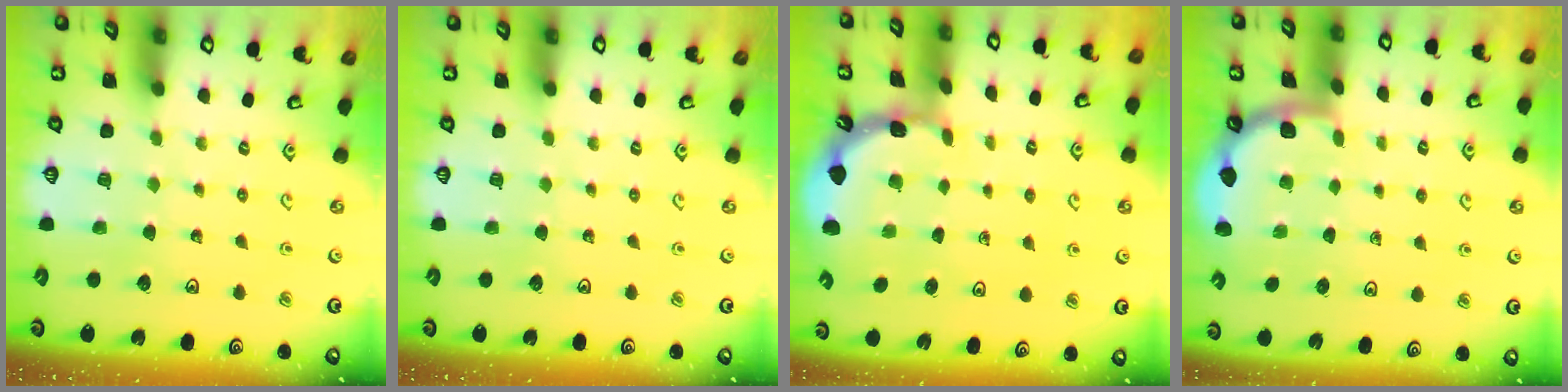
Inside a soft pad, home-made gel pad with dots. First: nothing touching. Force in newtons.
{"total": 0.0}
{"total": 1.6, "press": 1.6, "slide": 0.3}
{"total": 1.8, "press": 1.8, "slide": 0.0}